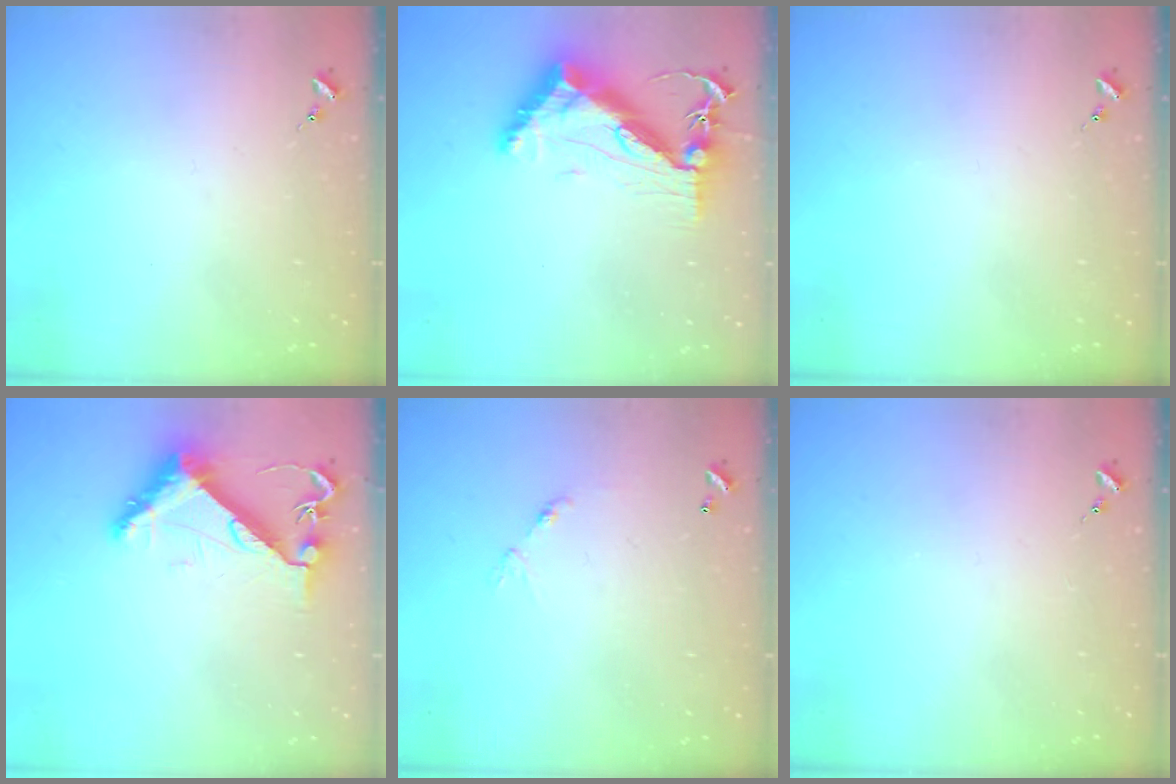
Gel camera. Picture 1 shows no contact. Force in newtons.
{"total": 13.5, "press": 13.4, "slide": 1.2}
{"total": 0.0}
{"total": 8.9, "press": 8.9, "slide": 0.3}
{"total": 5.5, "press": 5.5, "slide": 0.4}
{"total": 0.0}